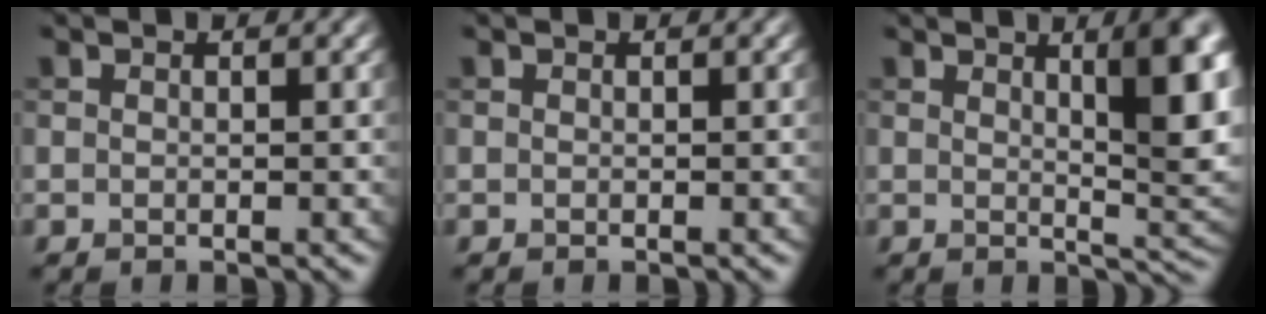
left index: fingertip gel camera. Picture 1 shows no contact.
{"total": 0.0}
{"total": 8.8, "force": [2.7, 2.8, 7.9], "torque": [-0.066, 0.007, 0.037]}